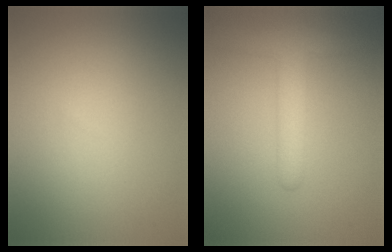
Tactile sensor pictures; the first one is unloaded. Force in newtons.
{"total": 4.2, "press": 4.2, "slide": 0.3}